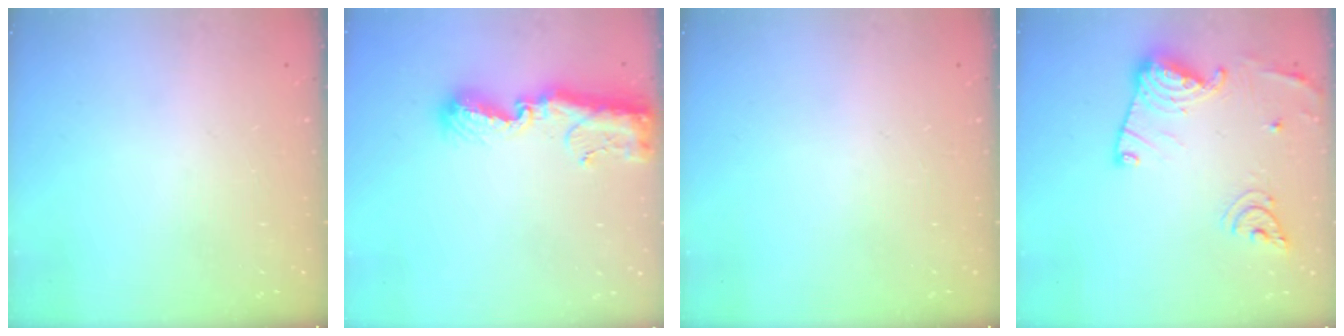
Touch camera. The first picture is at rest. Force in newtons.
{"total": 9.7, "press": 9.6, "slide": 0.9}
{"total": 0.0}
{"total": 17.0, "press": 16.9, "slide": 1.7}